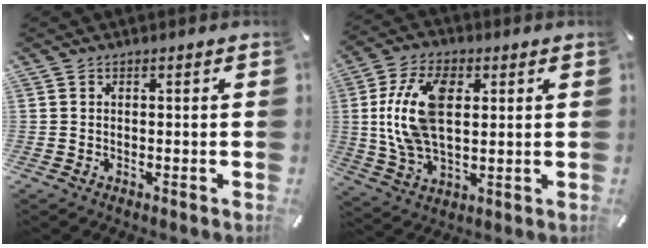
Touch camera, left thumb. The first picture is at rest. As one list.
[{"total": 15.3, "force": [2.7, 9.3, 11.9], "torque": [-0.275, 0.005, 0.043]}]